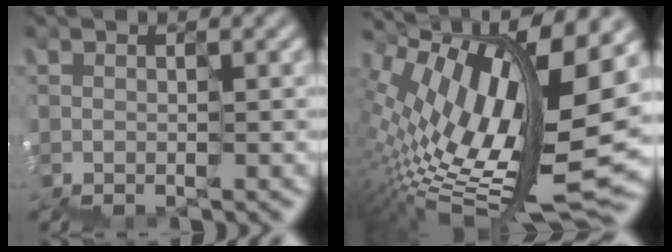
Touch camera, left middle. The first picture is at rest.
{"total": 12.6, "force": [4.1, 4.4, 11.1], "torque": [-0.212, 0.016, 0.076]}